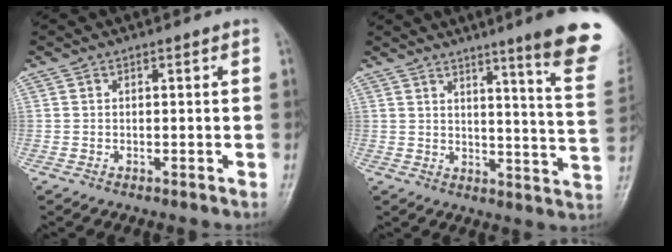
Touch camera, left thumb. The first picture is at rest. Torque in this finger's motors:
{"motor_torque": [2.82, 1.26, 1.80, -0.97, 0.25]}